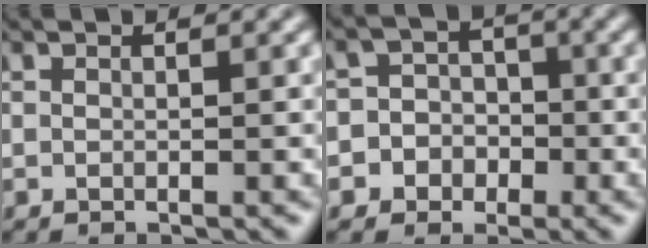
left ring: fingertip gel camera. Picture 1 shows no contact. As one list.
[{"total": 5.6, "force": [-2.0, 5.3, 0.5], "torque": [0.012, 0.010, -0.057]}]